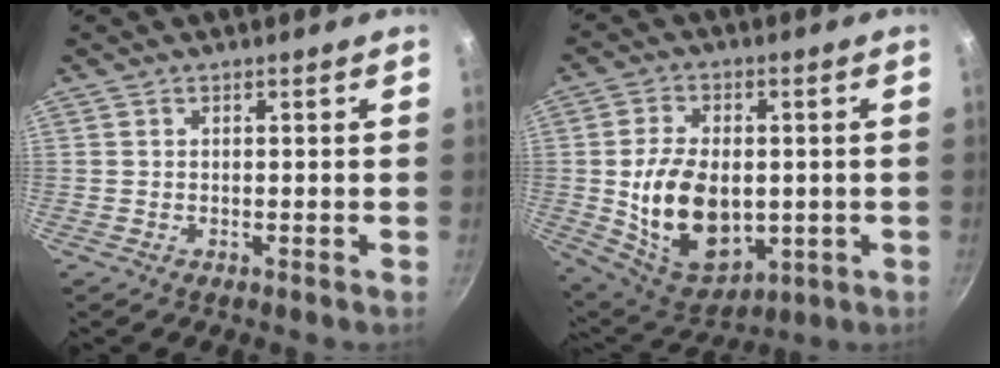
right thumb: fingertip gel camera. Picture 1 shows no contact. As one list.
[{"total": 18.3, "force": [-1.1, 11.8, 14.0], "torque": [-0.227, 0.002, -0.002]}]